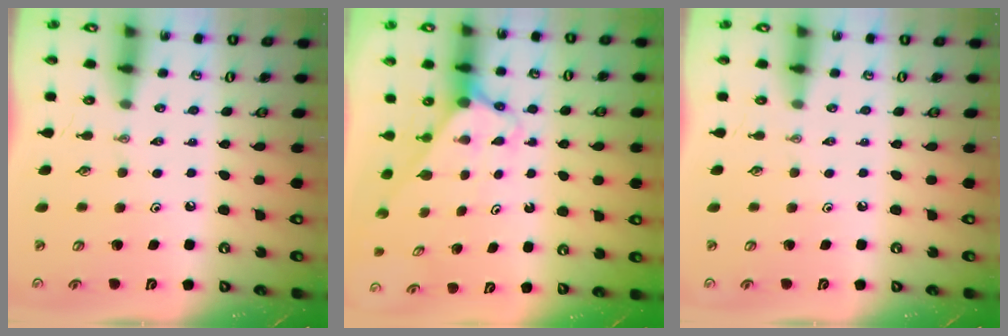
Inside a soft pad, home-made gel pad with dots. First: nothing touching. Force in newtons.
{"total": 2.7, "press": 2.7, "slide": 0.2}
{"total": 0.0}